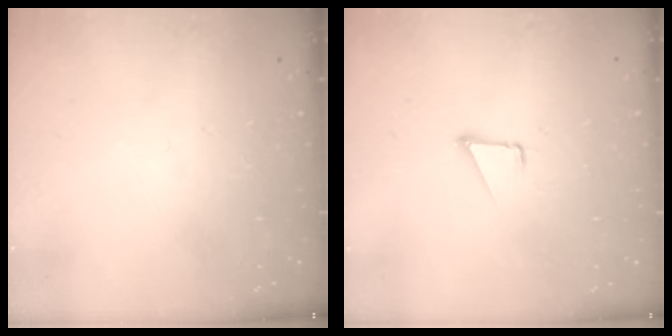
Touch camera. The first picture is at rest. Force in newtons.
{"total": 1.6, "press": 1.5, "slide": 0.1}